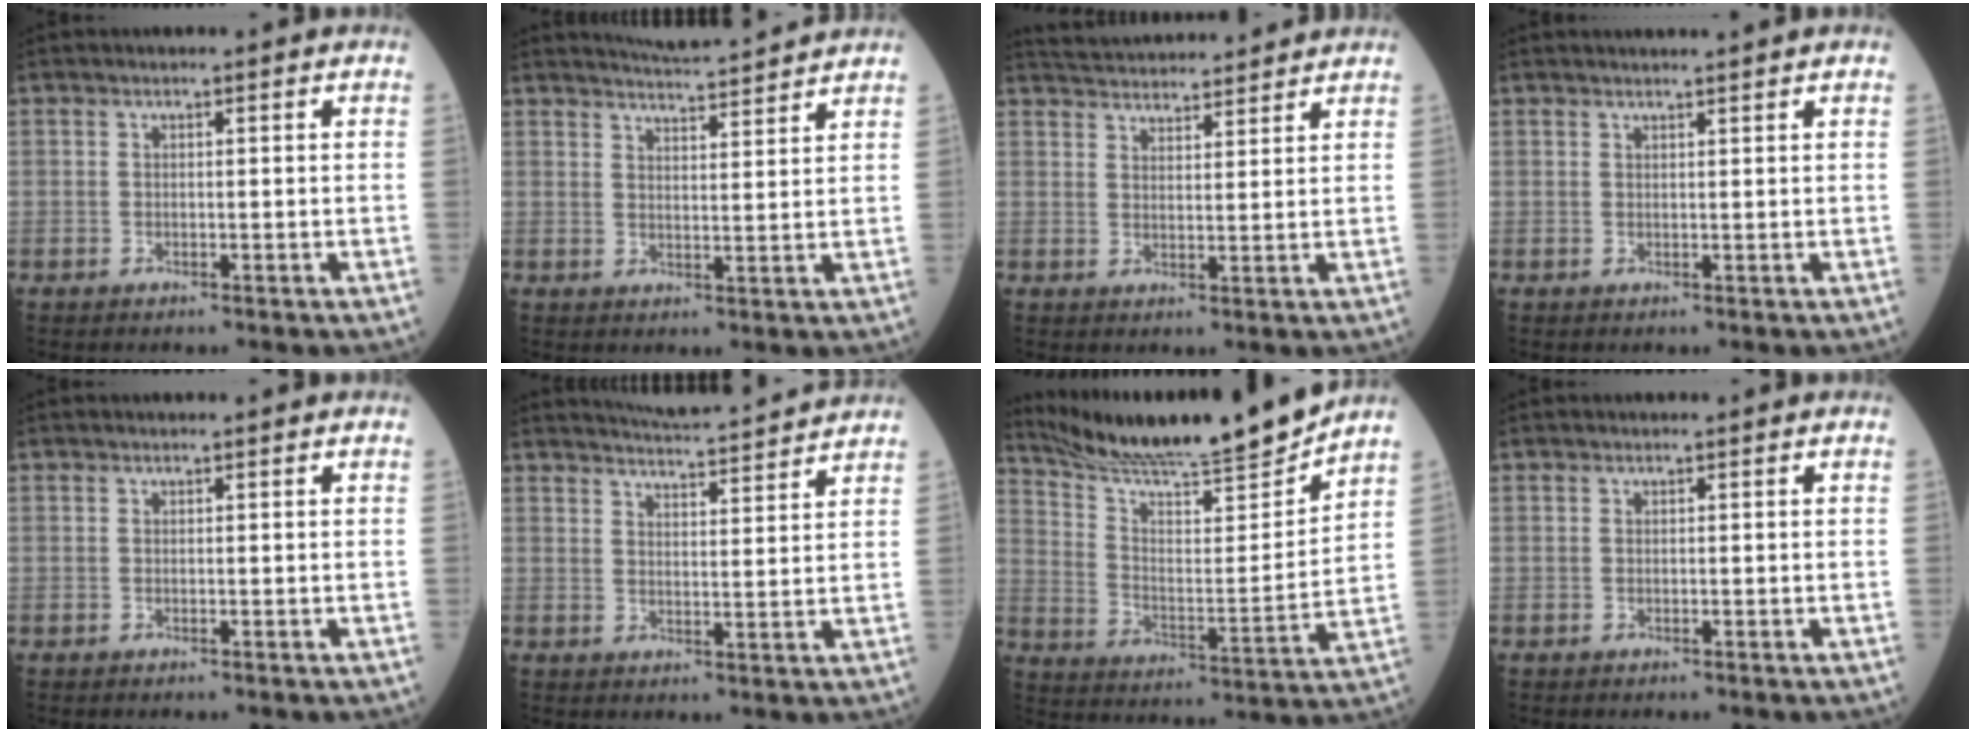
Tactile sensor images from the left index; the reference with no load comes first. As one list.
[{"total": 8.1, "force": [7.9, -0.2, 2.0], "torque": [-0.043, 0.009, 0.112]}, {"total": 12.1, "force": [11.6, 1.6, 2.9], "torque": [-0.050, 0.027, 0.169]}, {"total": 3.6, "force": [3.3, -0.5, 1.3], "torque": [-0.014, 0.016, 0.042]}, {"total": 0.0}, {"total": 10.5, "force": [10.1, -0.1, 2.8], "torque": [-0.049, 0.010, 0.135]}, {"total": 19.2, "force": [17.7, -1.0, 7.2], "torque": [-0.132, -0.038, 0.282]}, {"total": 0.0}]